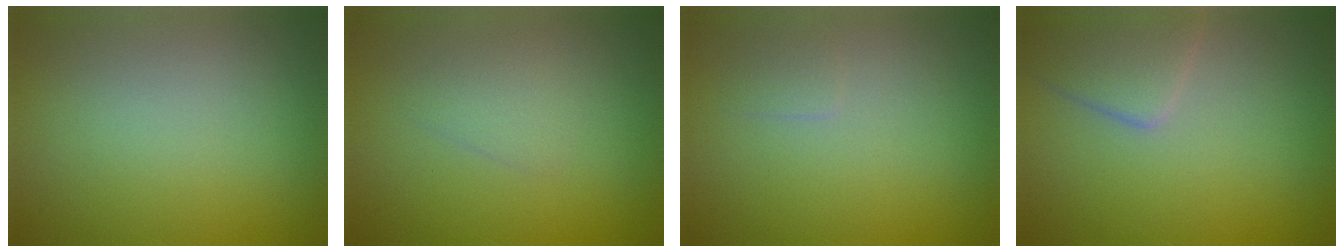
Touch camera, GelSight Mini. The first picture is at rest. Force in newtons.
{"total": 1.4, "press": 1.4, "slide": 0.1}
{"total": 0.7, "press": 0.7, "slide": 0.1}
{"total": 3.6, "press": 3.6, "slide": 0.1}